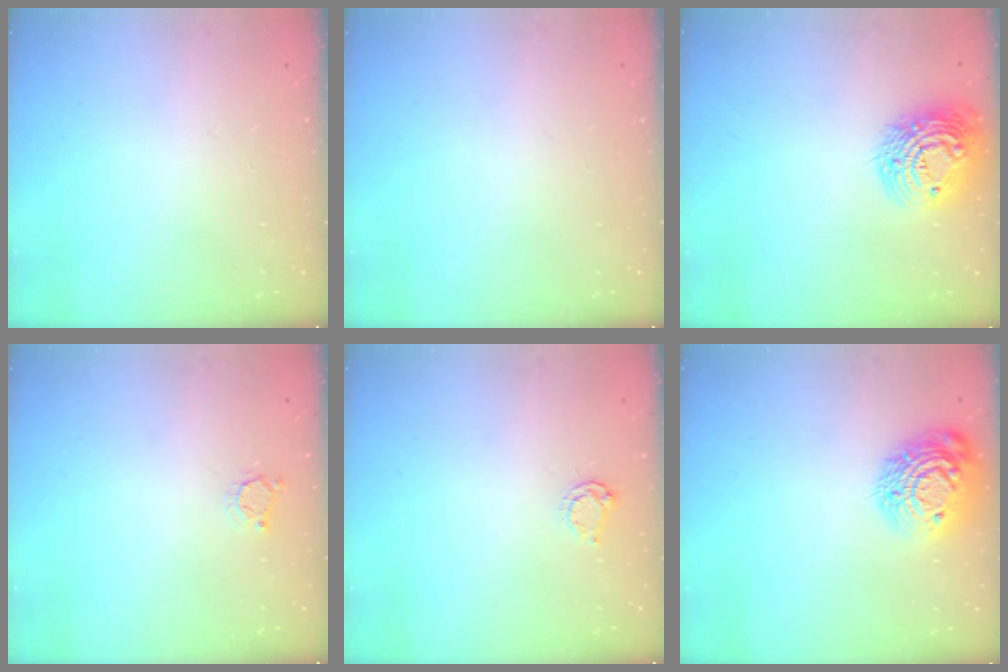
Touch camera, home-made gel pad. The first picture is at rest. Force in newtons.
{"total": 0.0}
{"total": 15.6, "press": 15.6, "slide": 1.2}
{"total": 2.5, "press": 2.5, "slide": 0.3}
{"total": 3.8, "press": 3.8, "slide": 0.5}
{"total": 15.6, "press": 15.5, "slide": 1.1}